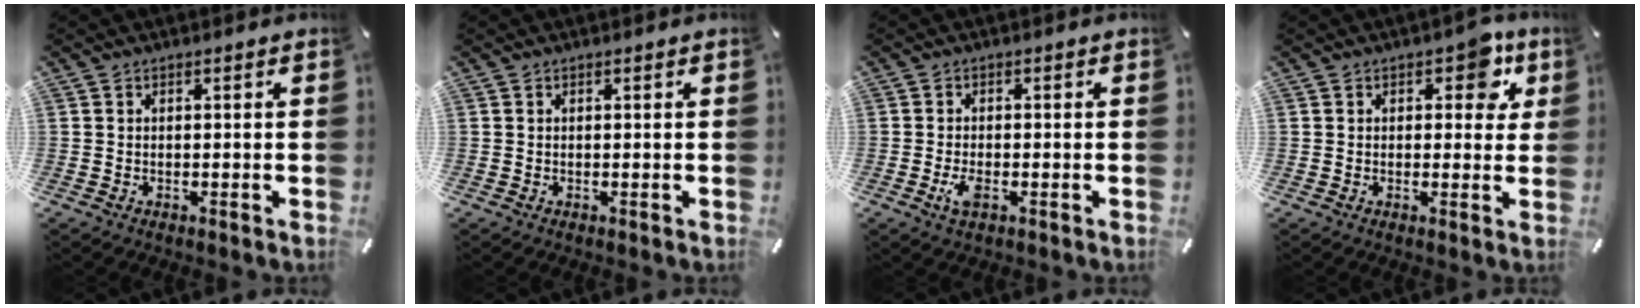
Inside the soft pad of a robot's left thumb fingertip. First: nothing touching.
{"total": 0.0}
{"total": 3.2, "force": [-1.2, 1.4, 2.6], "torque": [-0.064, -0.002, -0.026]}
{"total": 6.6, "force": [3.0, 3.9, 4.5], "torque": [-0.035, -0.008, 0.039]}